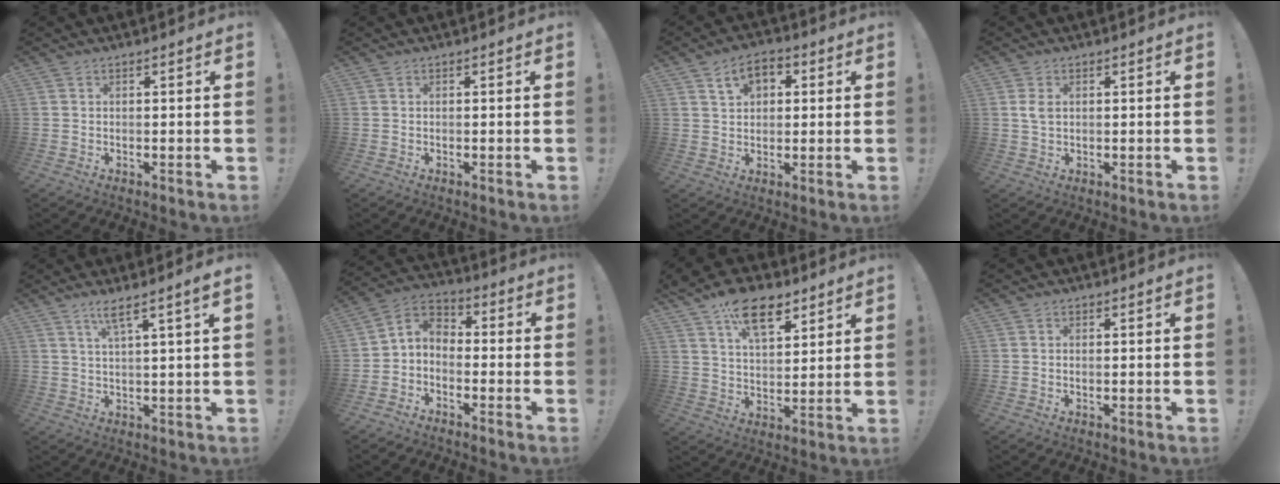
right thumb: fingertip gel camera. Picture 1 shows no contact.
{"total": 0.0}
{"total": 7.6, "force": [3.2, 5.1, 4.8], "torque": [-0.071, 0.001, 0.057]}
{"total": 2.9, "force": [0.9, 1.7, 2.2], "torque": [-0.036, 0.001, 0.014]}
{"total": 5.4, "force": [3.2, -0.4, 4.4], "torque": [-0.078, -0.007, 0.048]}
{"total": 5.7, "force": [-2.8, 4.2, 2.6], "torque": [-0.056, 0.018, -0.049]}
{"total": 13.7, "force": [8.6, 7.1, 7.9], "torque": [-0.122, -0.041, 0.156]}
{"total": 0.0}